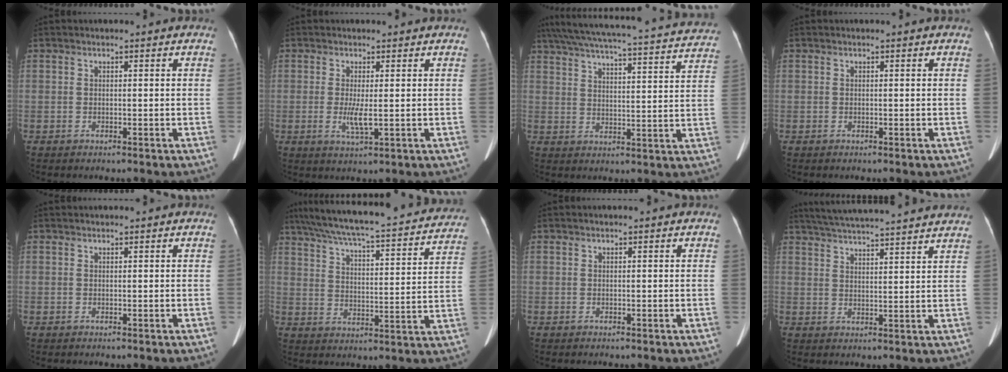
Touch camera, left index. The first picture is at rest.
{"total": 3.1, "force": [-0.2, 0.5, 3.1], "torque": [-0.064, -0.008, 0.001]}
{"total": 29.6, "force": [26.8, 3.4, 12.1], "torque": [-0.210, -0.017, 0.336]}
{"total": 0.0}
{"total": 0.7, "force": [0.7, 0.1, 0.1], "torque": [-0.005, 0.019, 0.015]}
{"total": 28.9, "force": [25.4, 4.7, 13.0], "torque": [-0.223, -0.014, 0.327]}
{"total": 0.0}
{"total": 20.7, "force": [18.9, 0.3, 8.3], "torque": [-0.143, 0.015, 0.255]}